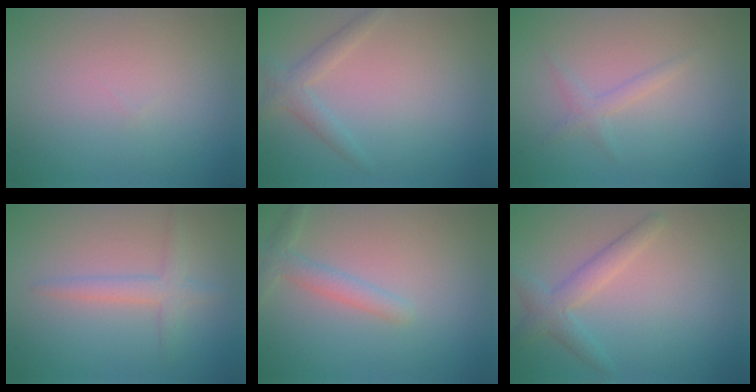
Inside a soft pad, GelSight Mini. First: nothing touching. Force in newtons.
{"total": 2.0, "press": 2.0, "slide": 0.1}
{"total": 1.3, "press": 1.3, "slide": 0.1}
{"total": 2.4, "press": 2.4, "slide": 0.1}
{"total": 2.2, "press": 2.2, "slide": 0.1}
{"total": 2.7, "press": 2.7, "slide": 0.1}